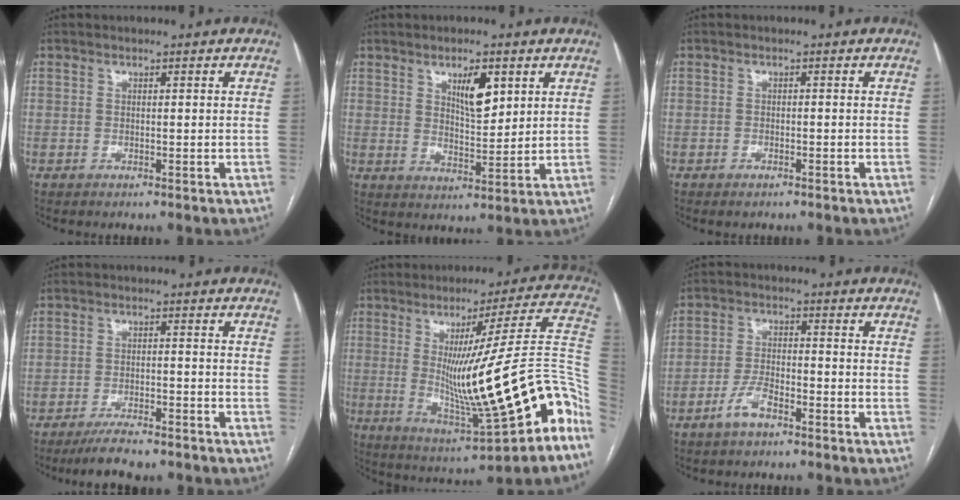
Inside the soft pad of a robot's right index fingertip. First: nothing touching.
{"total": 6.3, "force": [3.1, 2.1, 5.1], "torque": [-0.089, -0.004, 0.056]}
{"total": 0.6, "force": [-0.4, 0.3, 0.3], "torque": [-0.003, 0.000, -0.003]}
{"total": 6.9, "force": [-5.8, 1.1, 3.4], "torque": [-0.054, -0.012, -0.095]}
{"total": 22.1, "force": [-5.6, 1.9, 21.2], "torque": [-0.261, 0.003, -0.069]}
{"total": 4.4, "force": [-2.9, 1.4, 3.0], "torque": [-0.061, 0.003, -0.056]}